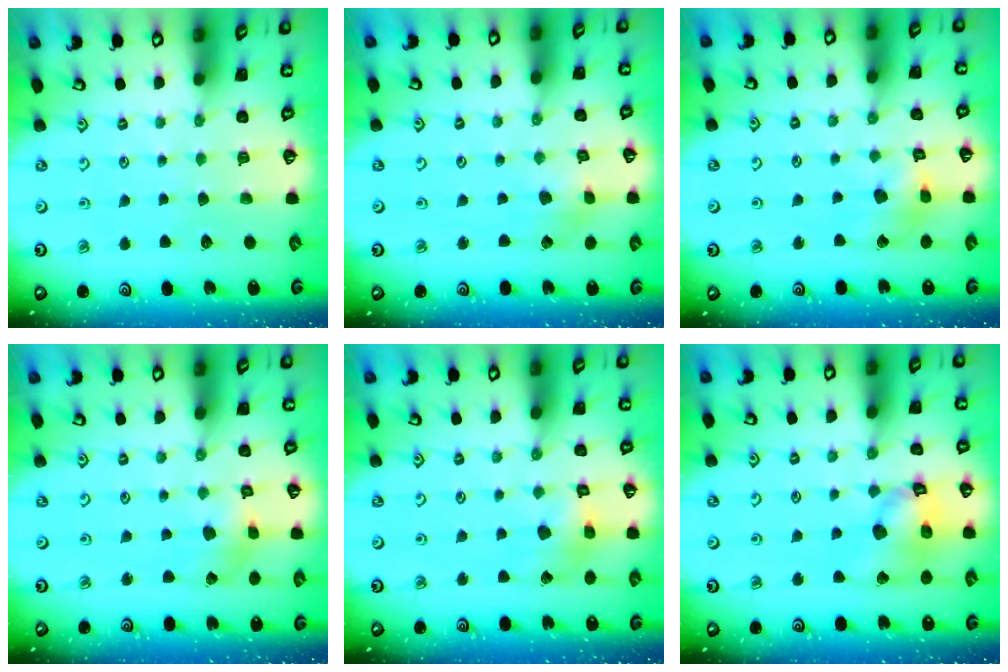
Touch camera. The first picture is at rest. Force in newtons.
{"total": 2.8, "press": 2.8, "slide": 0.1}
{"total": 8.6, "press": 8.5, "slide": 0.9}
{"total": 2.8, "press": 2.7, "slide": 0.4}
{"total": 7.0, "press": 7.0, "slide": 0.7}
{"total": 14.4, "press": 14.2, "slide": 2.2}